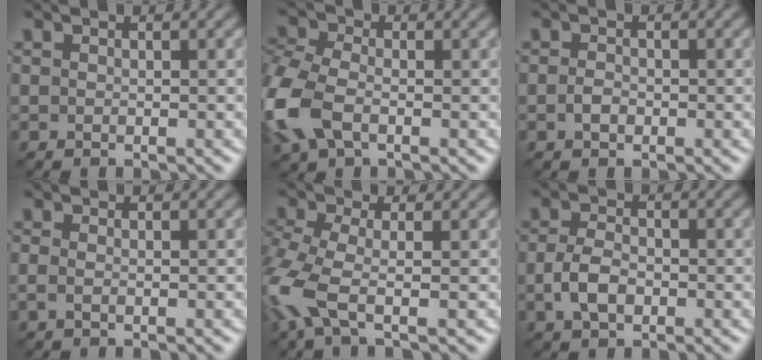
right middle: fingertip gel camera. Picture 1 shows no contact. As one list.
[{"total": 6.8, "force": [-2.0, 4.2, 4.9], "torque": [-0.146, -0.001, -0.060]}, {"total": 1.1, "force": [-0.6, 0.8, 0.7], "torque": [-0.017, -0.003, -0.016]}, {"total": 0.6, "force": [-0.2, 0.2, 0.5], "torque": [-0.017, -0.001, -0.008]}, {"total": 5.7, "force": [-2.5, 2.0, 4.7], "torque": [-0.132, -0.009, -0.067]}, {"total": 2.8, "force": [-0.9, 1.7, 2.0], "torque": [-0.046, -0.002, -0.023]}]